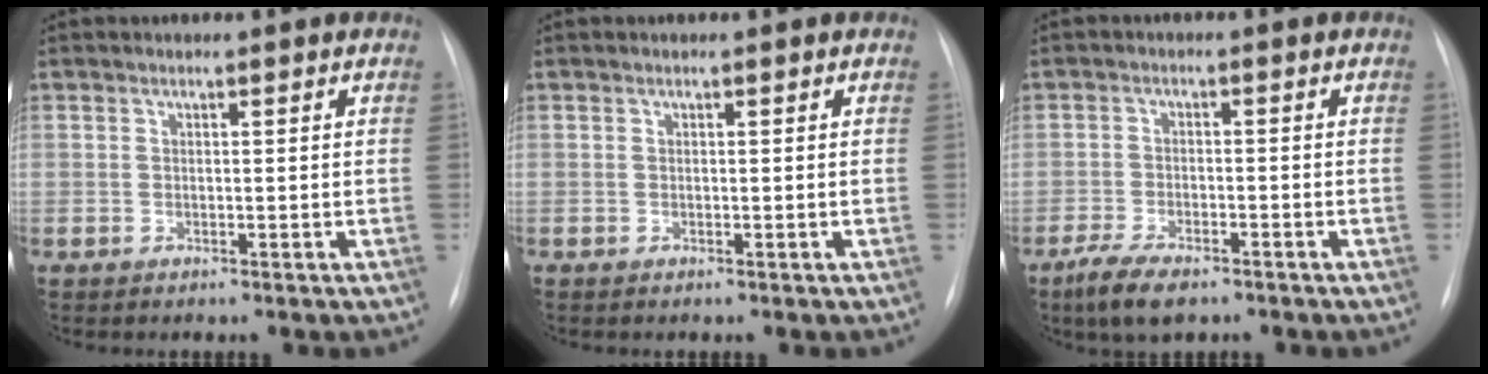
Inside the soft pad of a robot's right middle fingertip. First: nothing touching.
{"total": 0.0}
{"total": 6.3, "force": [-4.5, 2.0, 3.9], "torque": [-0.079, -0.010, -0.076]}